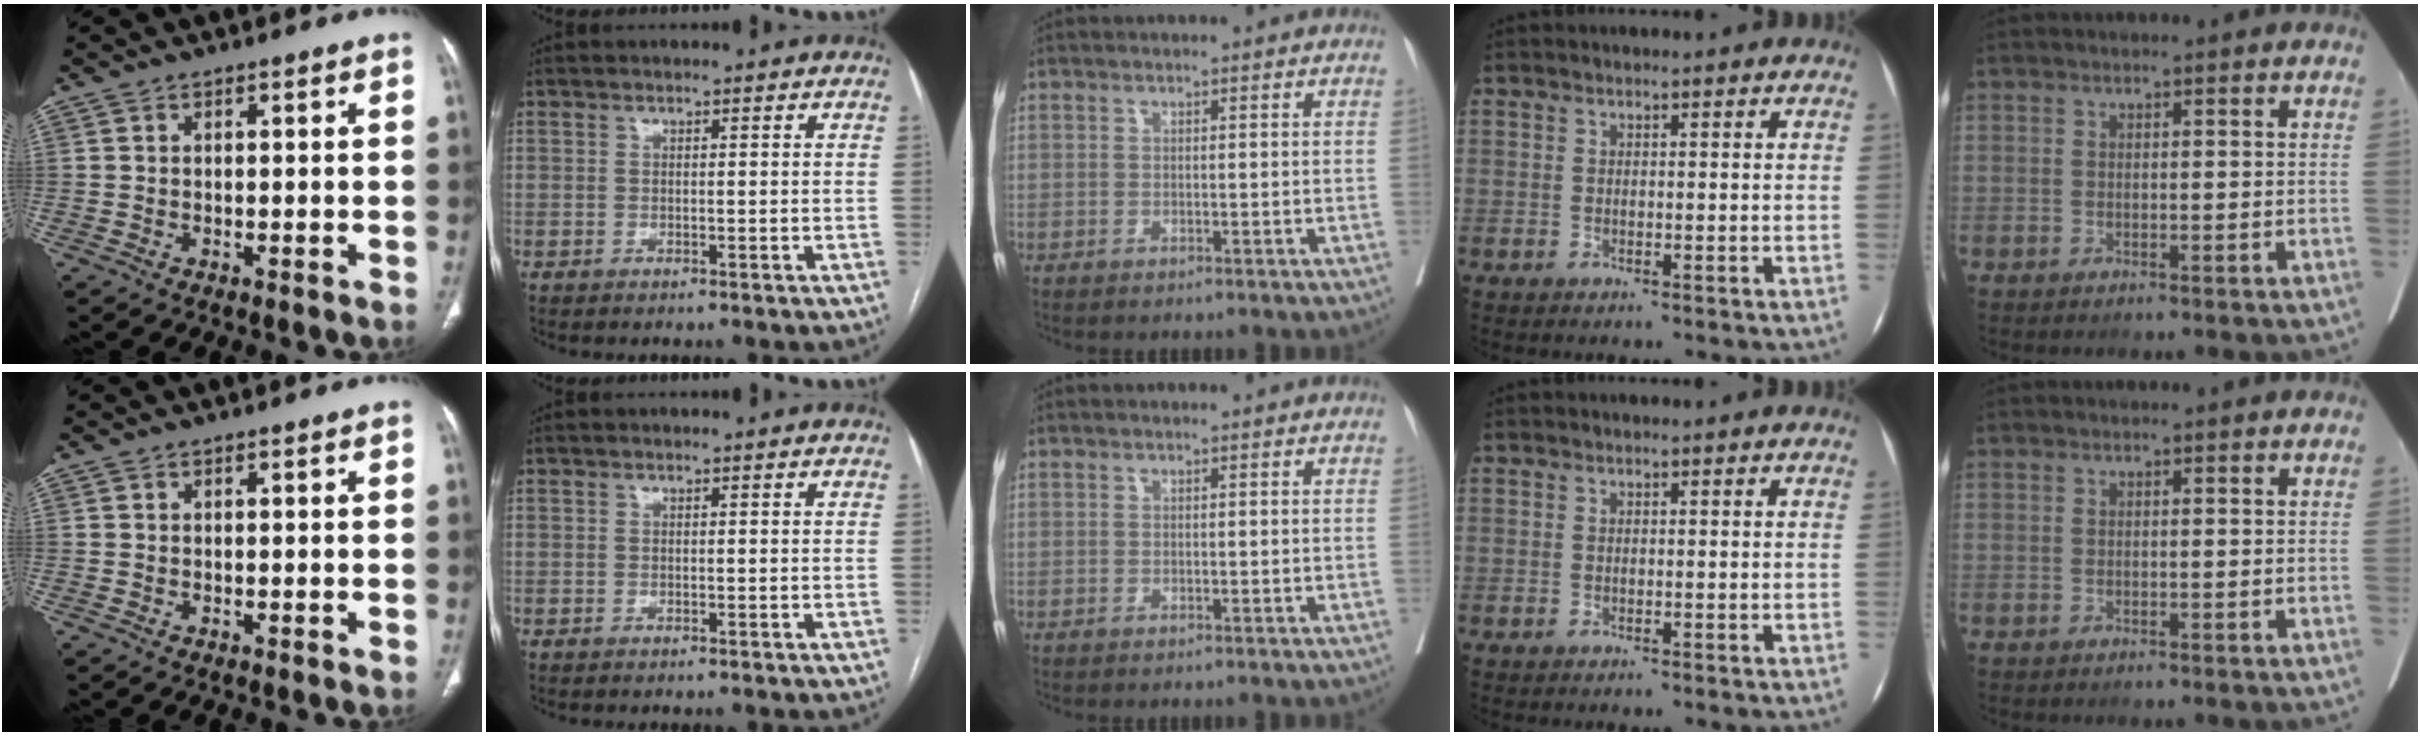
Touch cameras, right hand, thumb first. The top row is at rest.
{}